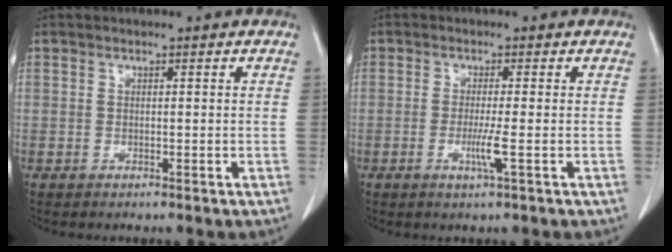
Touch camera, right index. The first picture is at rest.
{"total": 3.5, "force": [-1.1, -0.2, 3.4], "torque": [-0.068, -0.007, -0.020]}